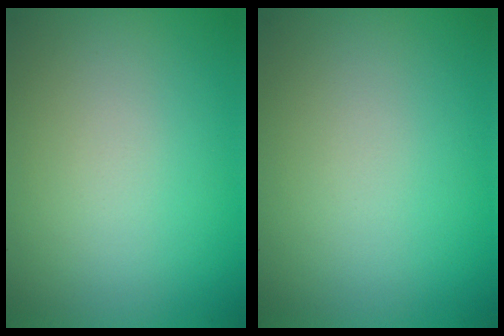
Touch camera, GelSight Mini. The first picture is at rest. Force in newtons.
{"total": 0.0}